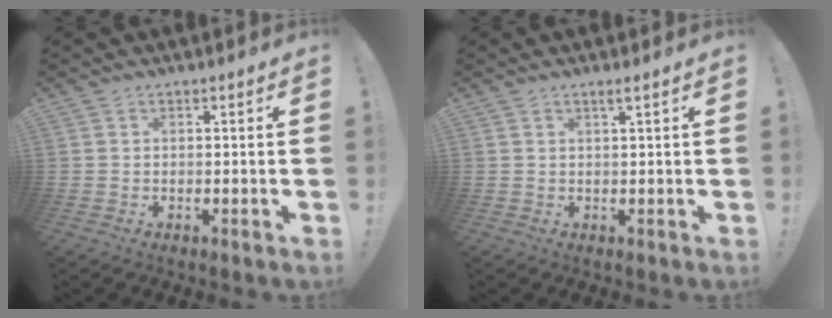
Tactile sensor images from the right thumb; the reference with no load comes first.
{"total": 1.8, "force": [0.9, -0.2, 1.5], "torque": [-0.030, -0.001, 0.014]}